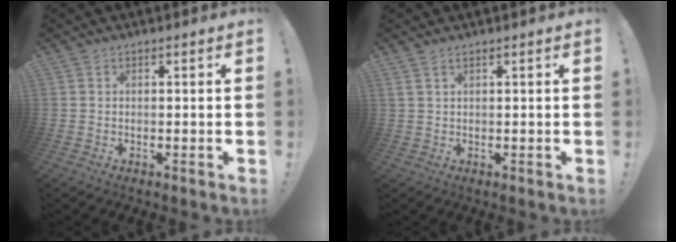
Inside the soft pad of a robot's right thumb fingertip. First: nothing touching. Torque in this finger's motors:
{"motor_torque": [-0.36, 0.24, -0.29, 0.22, 0.07]}